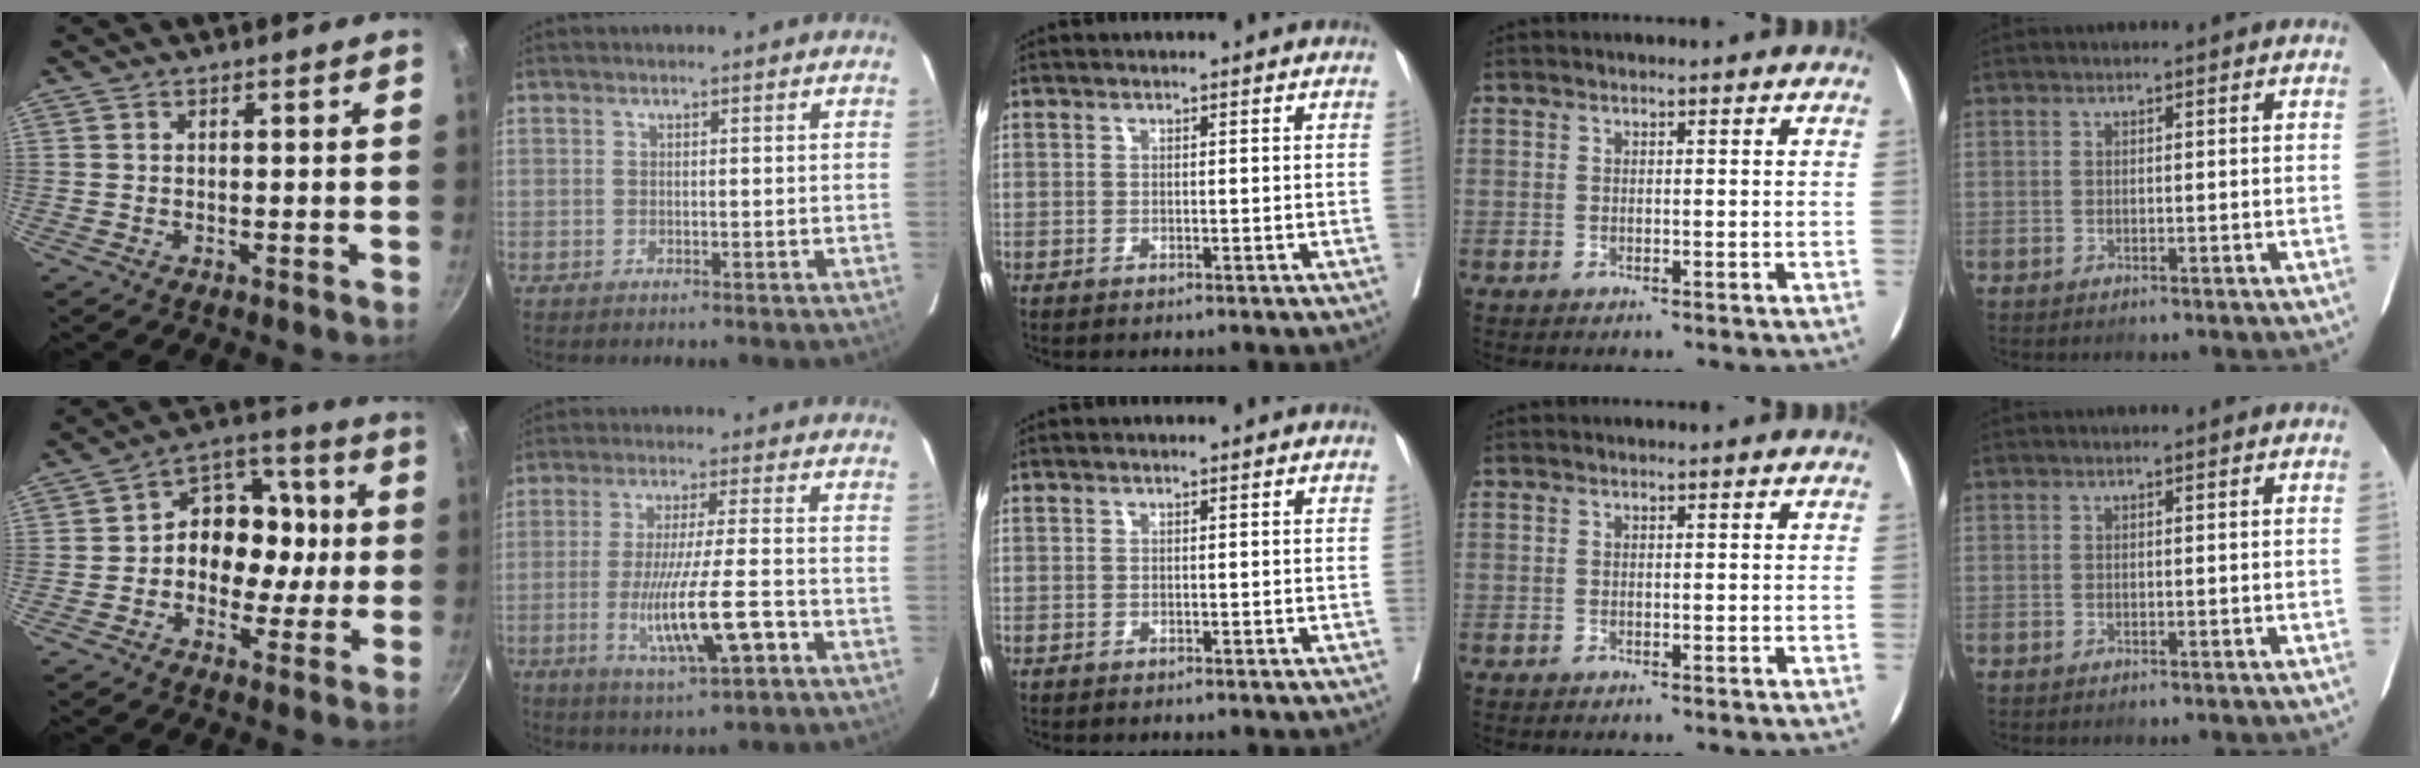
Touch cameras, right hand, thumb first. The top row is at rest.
{"thumb": {"total": 13.1, "force": [-0.4, 9.8, 8.7], "torque": [-0.077, 0.041, -0.017]}, "index": {"total": 11.1, "force": [-3.6, 0.5, 10.5], "torque": [-0.192, -0.019, -0.060]}}